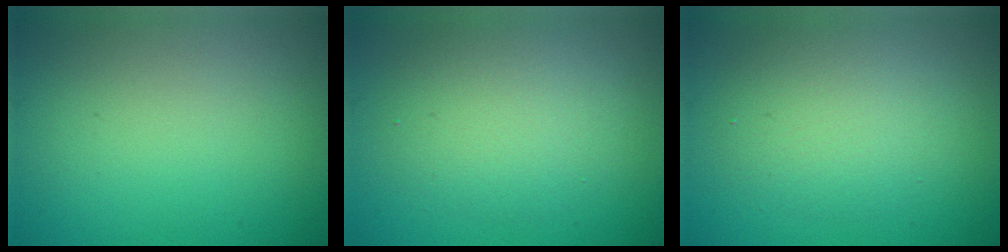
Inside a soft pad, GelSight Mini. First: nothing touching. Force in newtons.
{"total": 4.2, "press": 4.2, "slide": 0.3}
{"total": 3.9, "press": 3.9, "slide": 0.1}